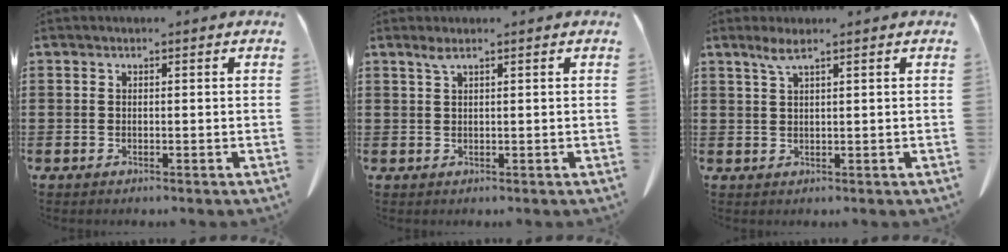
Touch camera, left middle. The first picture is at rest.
{"total": 1.3, "force": [0.8, 0.1, 1.1], "torque": [-0.024, 0.000, 0.014]}
{"total": 2.3, "force": [1.5, 0.1, 1.8], "torque": [-0.040, 0.000, 0.027]}